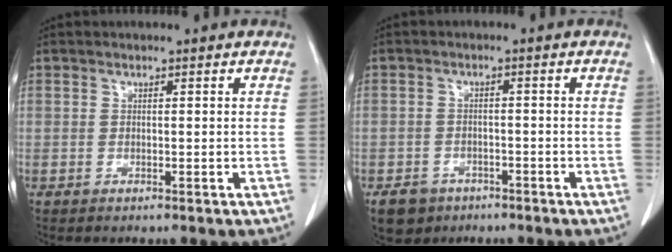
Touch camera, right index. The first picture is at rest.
{"total": 4.4, "force": [-3.0, 3.1, 0.8], "torque": [-0.018, 0.005, -0.045]}